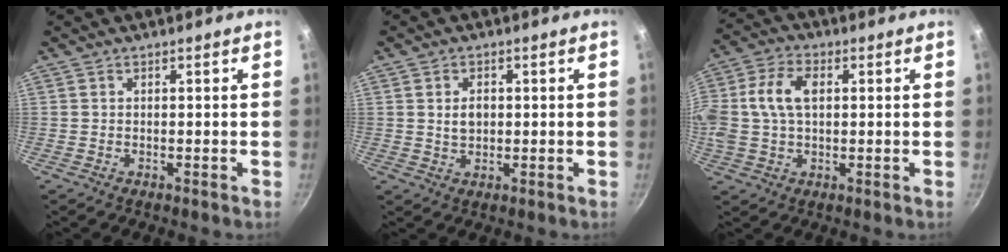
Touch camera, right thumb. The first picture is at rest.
{"total": 3.7, "force": [0.5, 2.6, 2.6], "torque": [-0.035, 0.000, 0.011]}
{"total": 12.5, "force": [1.9, 7.9, 9.4], "torque": [-0.191, 0.022, 0.026]}